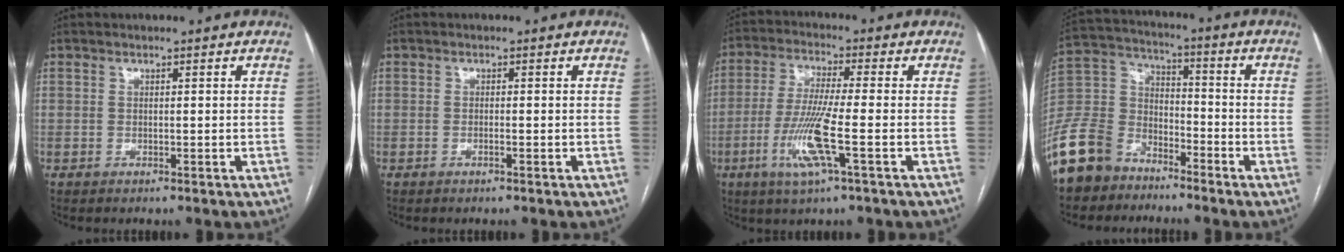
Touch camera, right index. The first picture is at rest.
{"total": 0.6, "force": [-0.3, 0.0, 0.5], "torque": [-0.012, 0.000, -0.004]}
{"total": 9.9, "force": [-3.3, 0.0, 9.3], "torque": [-0.193, -0.015, -0.069]}
{"total": 12.7, "force": [-9.7, 7.3, 3.8], "torque": [-0.099, 0.018, -0.193]}